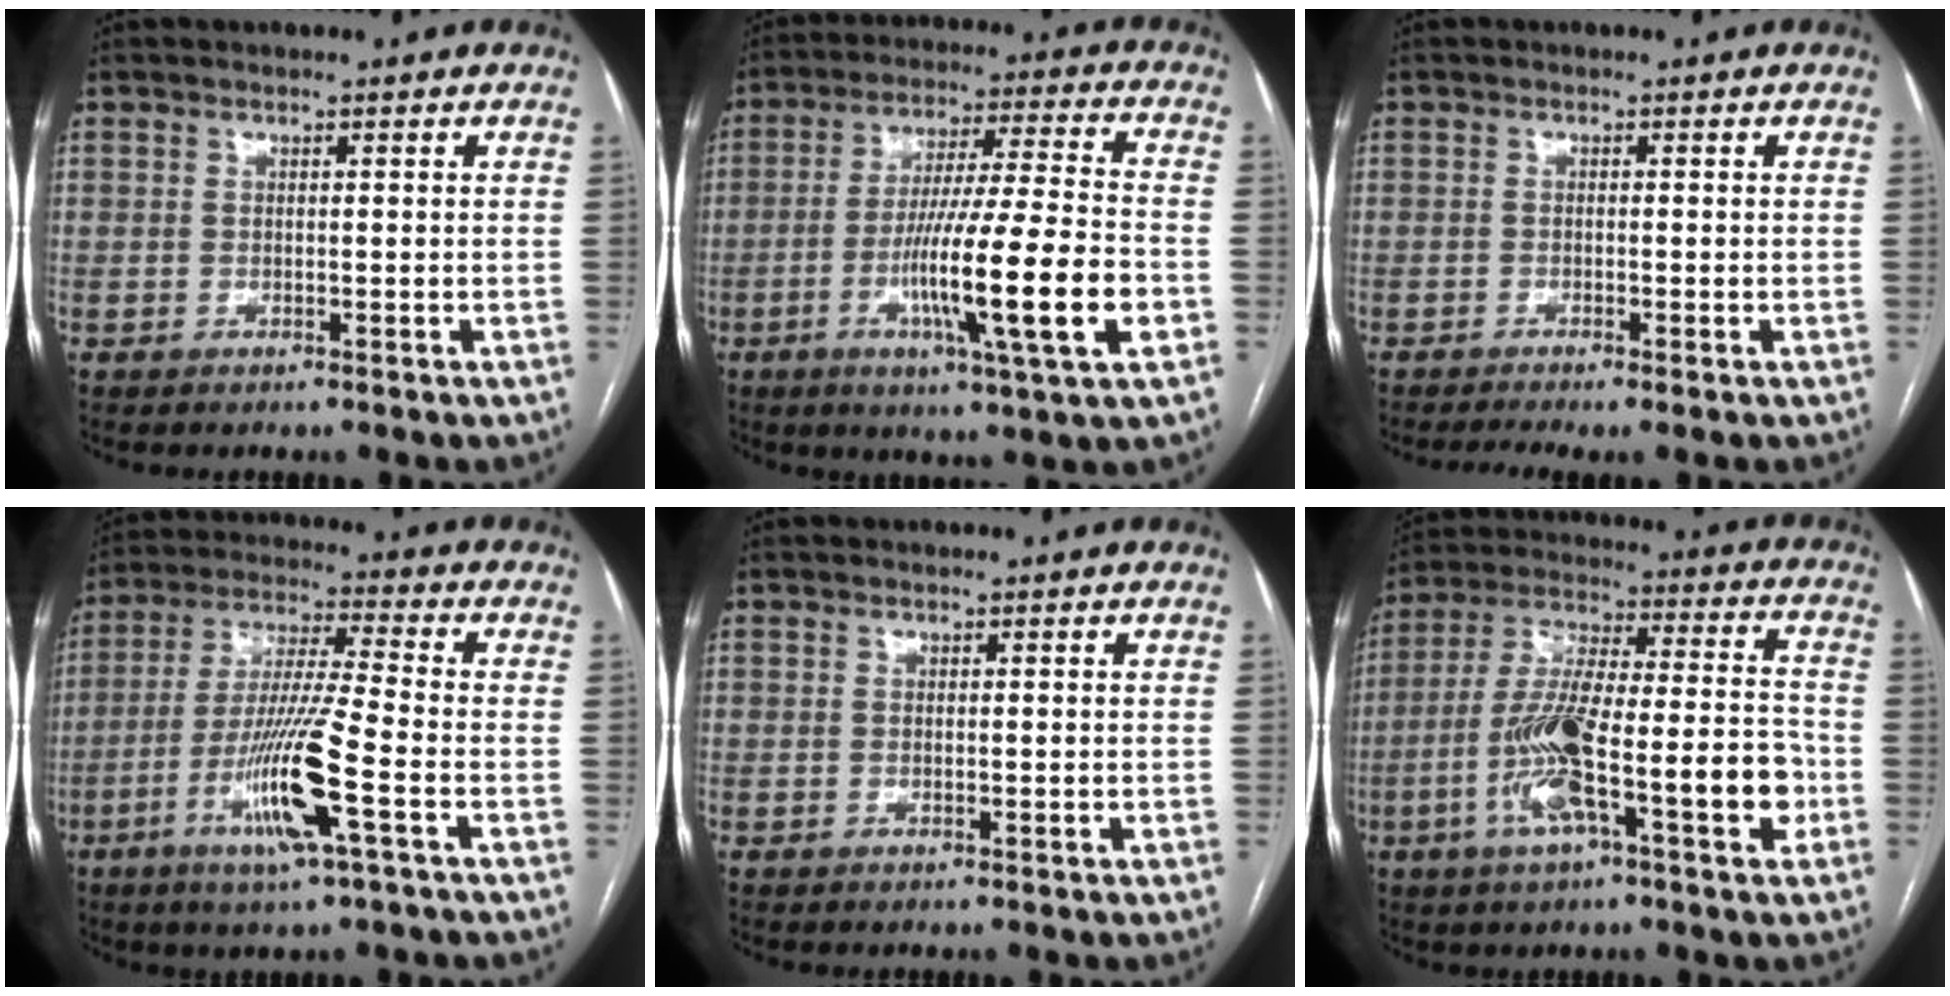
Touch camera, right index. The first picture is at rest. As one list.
[{"total": 17.0, "force": [-5.0, -0.1, 16.2], "torque": [-0.283, -0.013, -0.086]}, {"total": 3.4, "force": [-2.4, 0.0, 2.3], "torque": [-0.036, -0.005, -0.041]}, {"total": 12.7, "force": [-4.9, -0.3, 11.7], "torque": [-0.234, -0.014, -0.096]}, {"total": 0.0}, {"total": 17.7, "force": [-5.8, 3.0, 16.4], "torque": [-0.298, 0.011, -0.098]}]